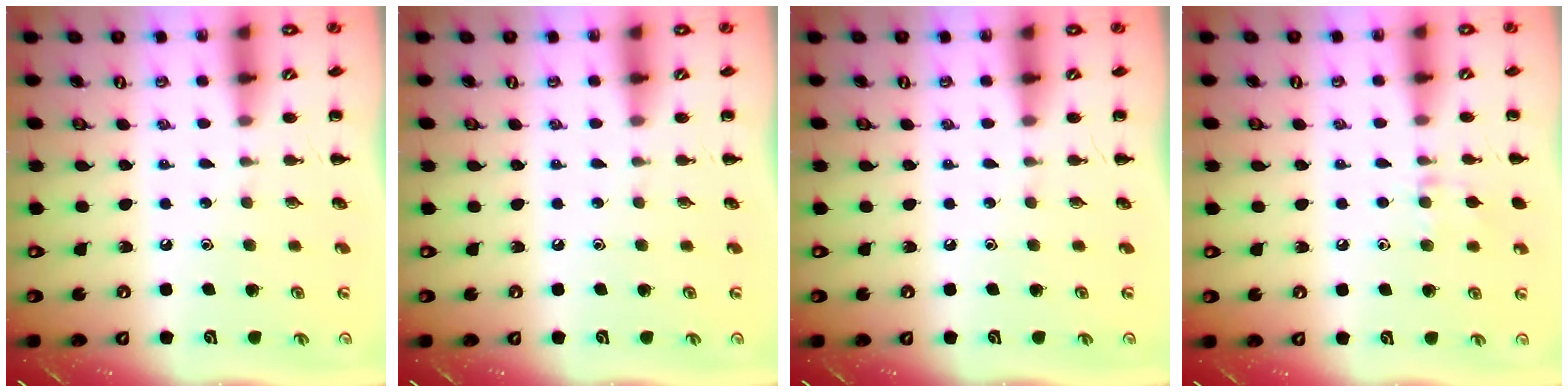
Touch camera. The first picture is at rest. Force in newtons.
{"total": 0.0}
{"total": 0.0}
{"total": 6.8, "press": 6.4, "slide": 2.3}